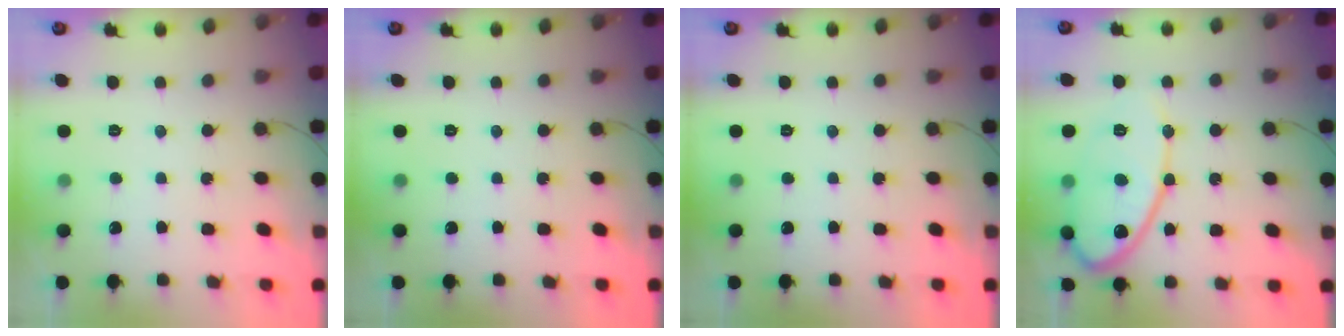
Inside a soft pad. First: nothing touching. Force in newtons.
{"total": 0.0}
{"total": 0.0}
{"total": 15.6, "press": 15.6, "slide": 1.4}